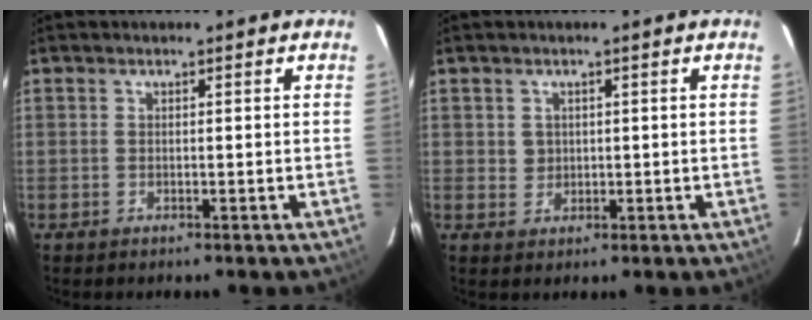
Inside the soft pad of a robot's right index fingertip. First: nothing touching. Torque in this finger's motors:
{"motor_torque": [0.14, -0.07, -0.01, 0.00]}